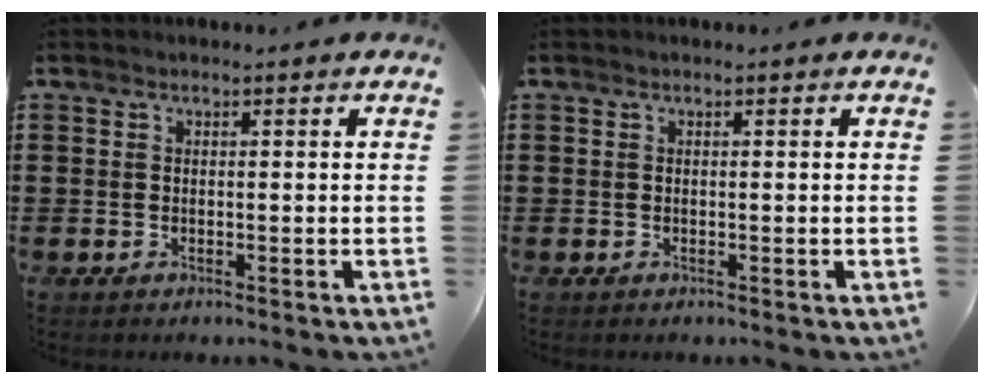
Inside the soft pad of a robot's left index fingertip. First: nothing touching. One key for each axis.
{"total": 0.0}